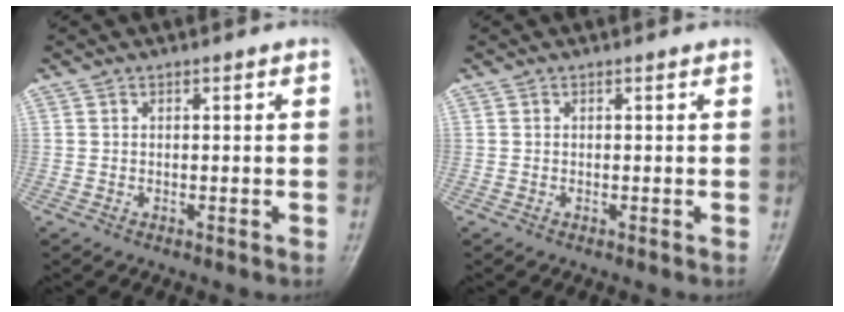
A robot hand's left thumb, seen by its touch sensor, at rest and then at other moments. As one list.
[{"total": 0.0}]